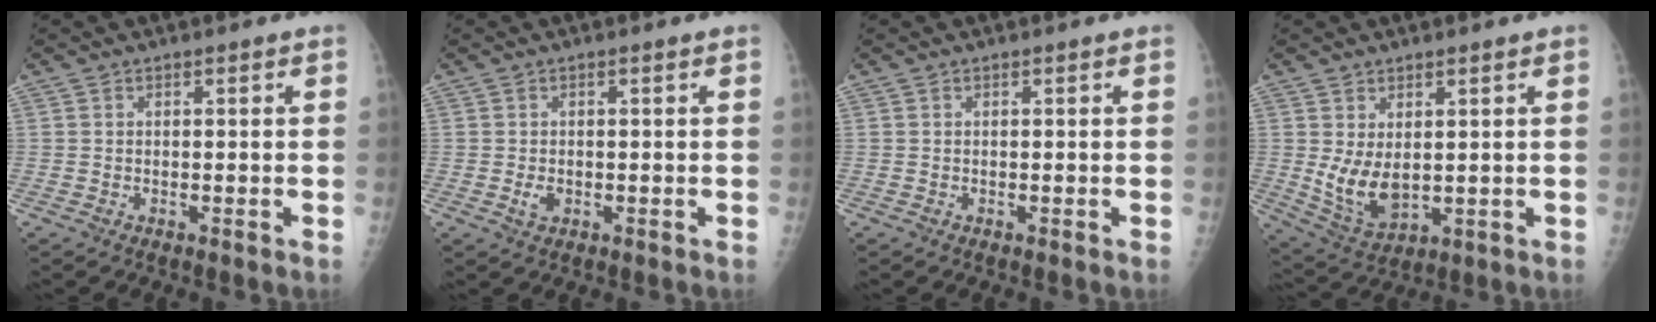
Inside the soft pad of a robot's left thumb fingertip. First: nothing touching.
{"total": 1.9, "force": [-0.4, 1.3, 1.3], "torque": [-0.023, -0.001, -0.005]}
{"total": 0.0}
{"total": 7.8, "force": [1.1, 4.4, 6.3], "torque": [-0.104, -0.023, 0.041]}